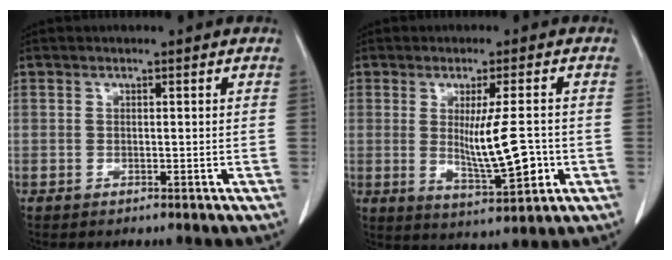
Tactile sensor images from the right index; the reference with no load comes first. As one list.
[{"total": 8.9, "force": [-0.8, 1.1, 8.9], "torque": [-0.147, -0.021, -0.005]}]